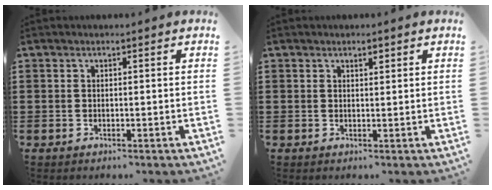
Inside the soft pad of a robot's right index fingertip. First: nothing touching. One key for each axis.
{"total": 1.1, "fx": 0.8, "fy": 0.5, "fz": 0.6, "tx": -0.013, "ty": 0.003, "tz": 0.015}